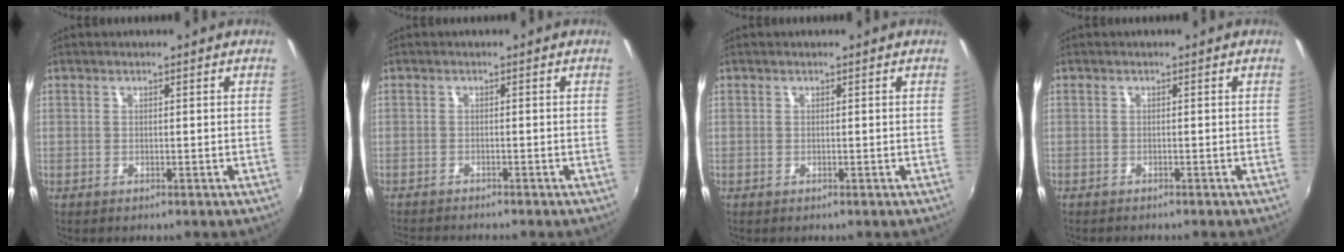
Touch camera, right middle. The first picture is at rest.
{"total": 4.8, "force": [-4.5, 0.1, 1.6], "torque": [-0.041, -0.020, -0.079]}
{"total": 0.0}
{"total": 1.9, "force": [-1.8, 0.2, 0.6], "torque": [-0.018, -0.013, -0.030]}